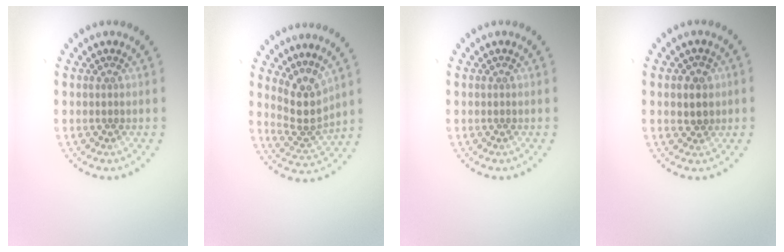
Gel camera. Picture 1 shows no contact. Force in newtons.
{"total": 3.5, "press": 2.6, "slide": 2.3}
{"total": 0.0}
{"total": 2.3, "press": 2.2, "slide": 0.7}